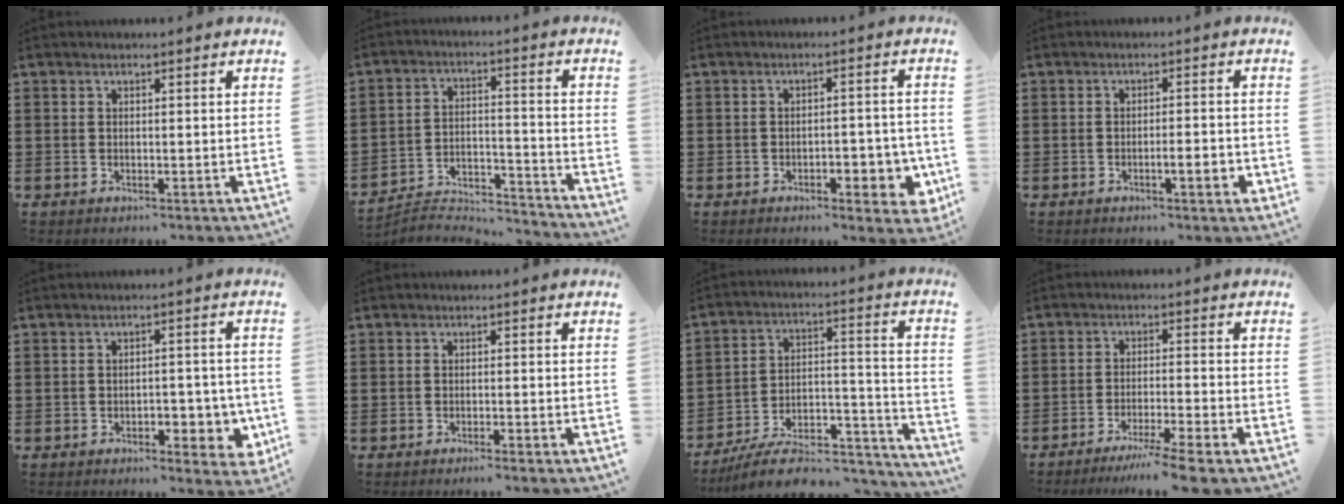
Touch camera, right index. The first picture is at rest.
{"total": 4.8, "force": [-4.7, 0.7, 0.8], "torque": [-0.015, 0.004, -0.097]}
{"total": 4.8, "force": [-2.0, 2.2, 3.7], "torque": [-0.043, 0.001, -0.038]}
{"total": 3.2, "force": [-1.1, 0.6, 2.9], "torque": [-0.048, 0.002, -0.020]}
{"total": 4.6, "force": [-1.8, 2.5, 3.4], "torque": [-0.040, 0.003, -0.035]}
{"total": 1.0, "force": [-0.8, -0.1, 0.5], "torque": [-0.010, -0.001, -0.015]}
{"total": 9.2, "force": [-7.7, 2.8, 4.1], "torque": [-0.055, 0.022, -0.143]}
{"total": 4.9, "force": [-4.0, -0.6, 2.8], "torque": [-0.051, -0.016, -0.077]}